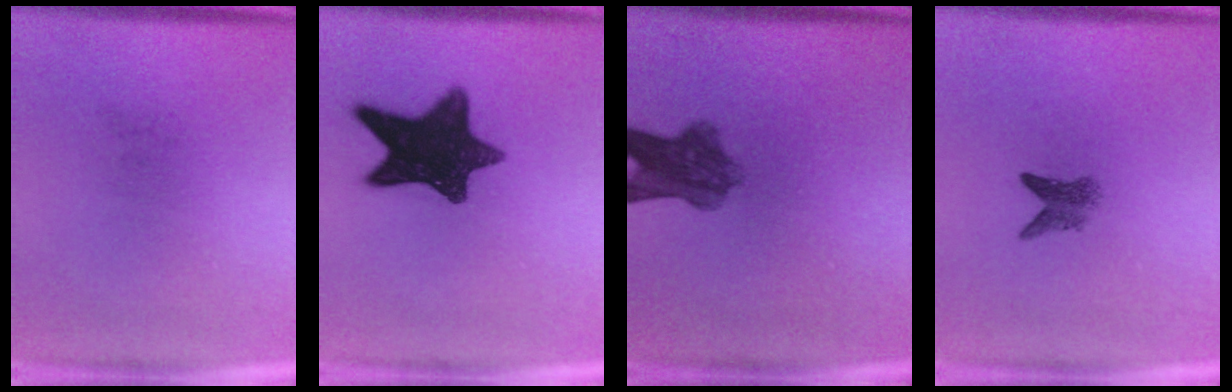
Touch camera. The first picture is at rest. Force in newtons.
{"total": 13.6}
{"total": 7.1}
{"total": 2.6}